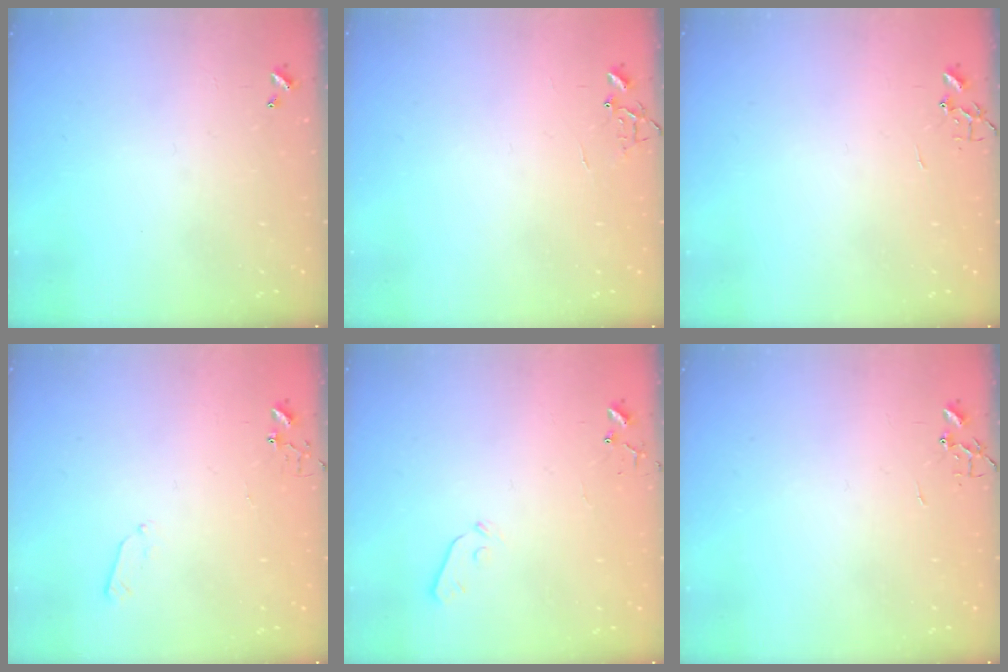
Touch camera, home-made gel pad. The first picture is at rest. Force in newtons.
{"total": 6.4, "press": 6.4, "slide": 0.6}
{"total": 0.0}
{"total": 3.4, "press": 3.4, "slide": 0.5}
{"total": 3.6, "press": 3.6, "slide": 0.6}
{"total": 0.0}